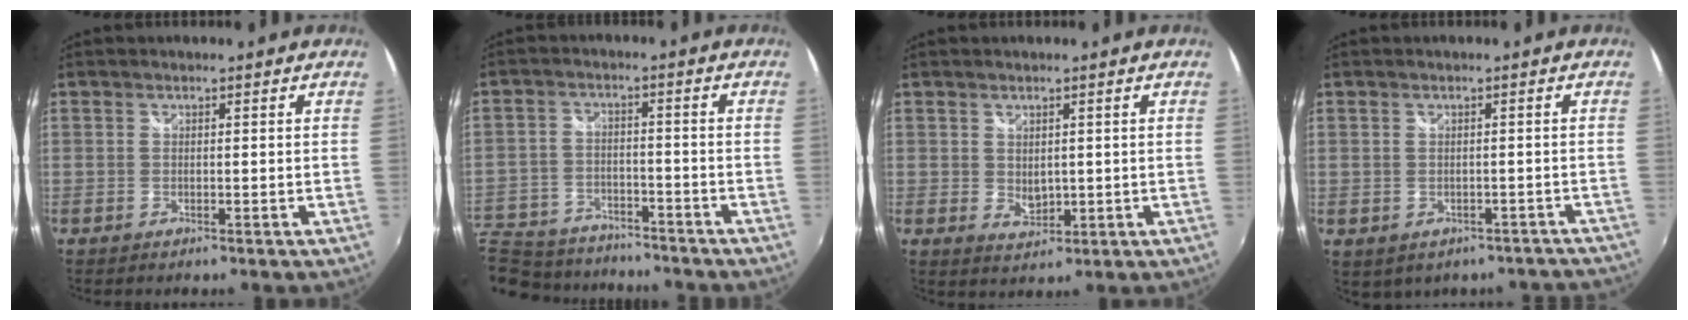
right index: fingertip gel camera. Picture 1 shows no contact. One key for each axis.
{"total": 19.4, "fx": -14.8, "fy": 9.9, "fz": 7.6, "tx": -0.208, "ty": -0.010, "tz": -0.224}
{"total": 3.0, "fx": 0.6, "fy": 2.2, "fz": 1.9, "tx": -0.028, "ty": -0.004, "tz": 0.014}
{"total": 8.1, "fx": -5.4, "fy": 5.2, "fz": 2.8, "tx": -0.058, "ty": 0.000, "tz": -0.042}